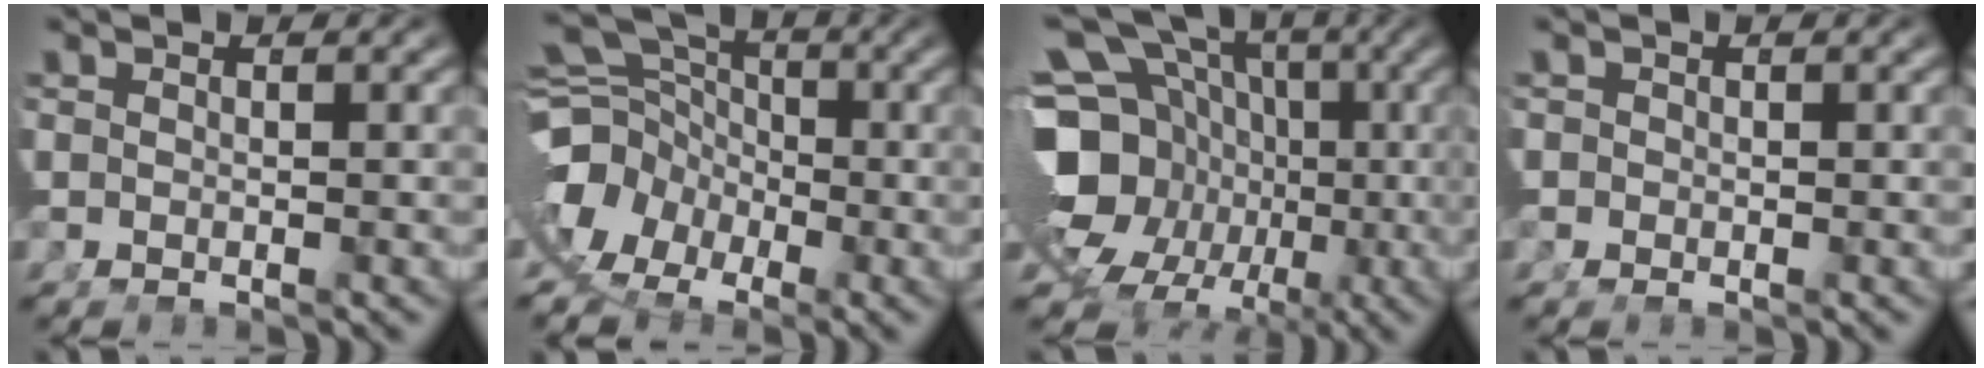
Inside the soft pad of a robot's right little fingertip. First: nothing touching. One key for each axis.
{"total": 11.9, "fx": 0.0, "fy": 10.4, "fz": 5.8, "tx": -0.123, "ty": -0.020, "tz": -0.009}
{"total": 20.5, "fx": 0.7, "fy": 17.2, "fz": 11.1, "tx": -0.210, "ty": -0.027, "tz": -0.003}
{"total": 1.3, "fx": -0.2, "fy": 1.3, "fz": 0.0, "tx": -0.003, "ty": 0.000, "tz": -0.008}